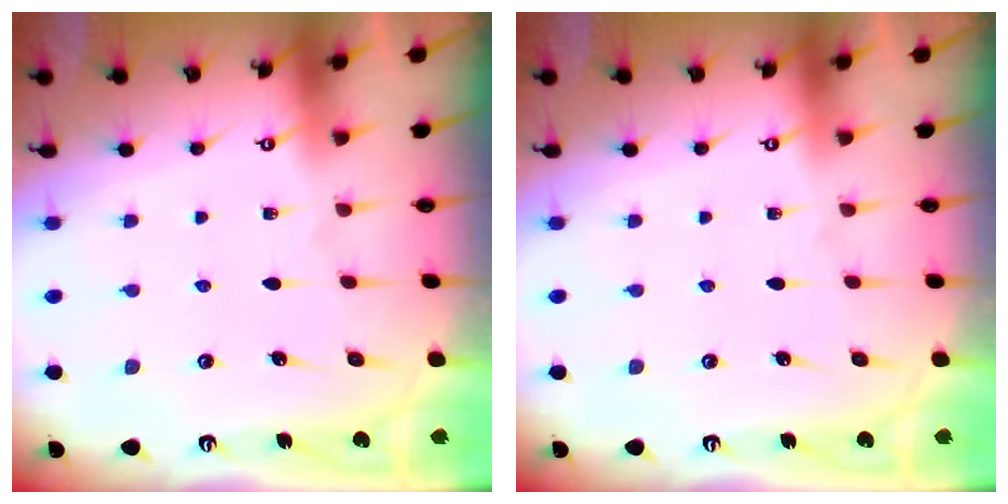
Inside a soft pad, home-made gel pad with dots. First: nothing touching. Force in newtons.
{"total": 0.0}